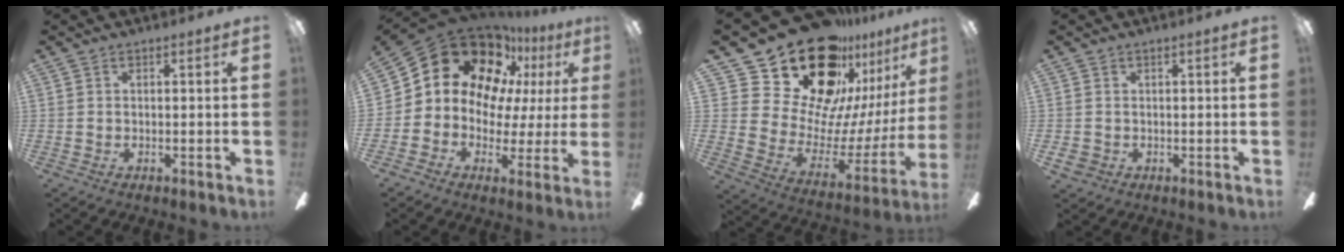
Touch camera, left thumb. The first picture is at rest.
{"total": 19.1, "force": [10.9, 13.0, 8.8], "torque": [-0.154, -0.064, 0.208]}
{"total": 28.8, "force": [20.6, 15.0, 13.5], "torque": [-0.233, -0.152, 0.394]}
{"total": 1.9, "force": [-0.1, 1.8, 0.5], "torque": [-0.008, 0.003, -0.003]}